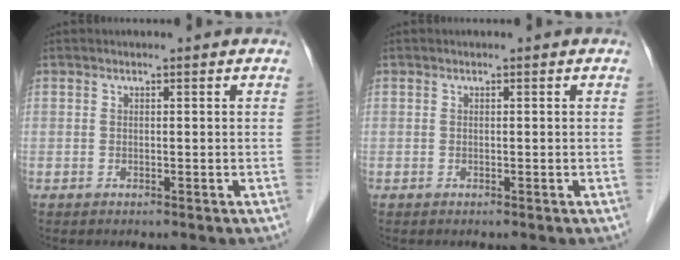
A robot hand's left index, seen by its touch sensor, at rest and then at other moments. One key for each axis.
{"total": 0.0}